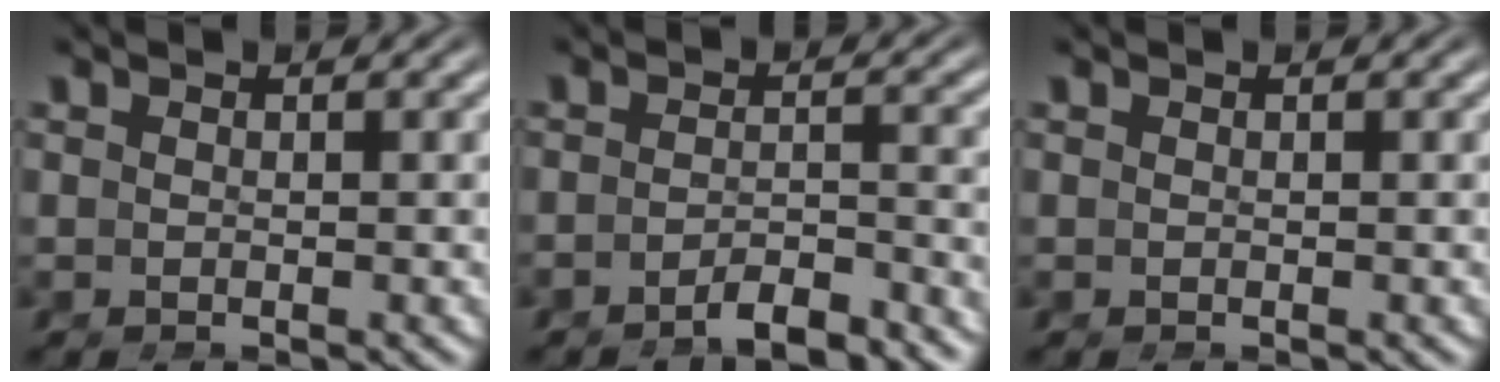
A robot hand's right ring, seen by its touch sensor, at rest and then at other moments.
{"total": 3.3, "force": [-3.1, -0.1, 1.1], "torque": [-0.001, 0.000, -0.057]}
{"total": 0.0}